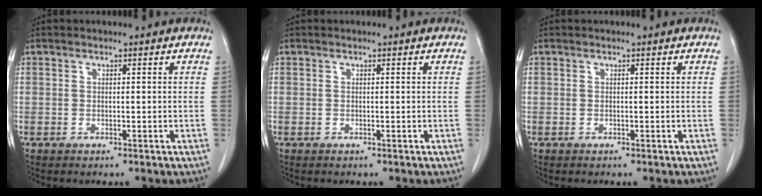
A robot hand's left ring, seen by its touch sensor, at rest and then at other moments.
{"total": 0.0}
{"total": 0.0}